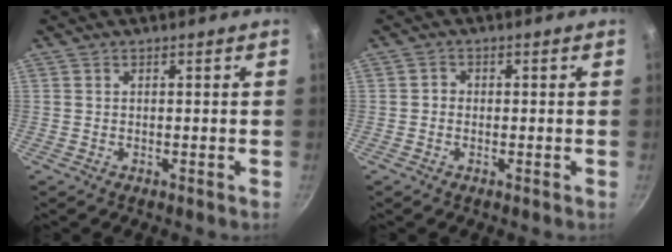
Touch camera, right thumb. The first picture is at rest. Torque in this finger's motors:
{"motor_torque": [0.04, 0.24, 0.17, 0.27, 0.01]}